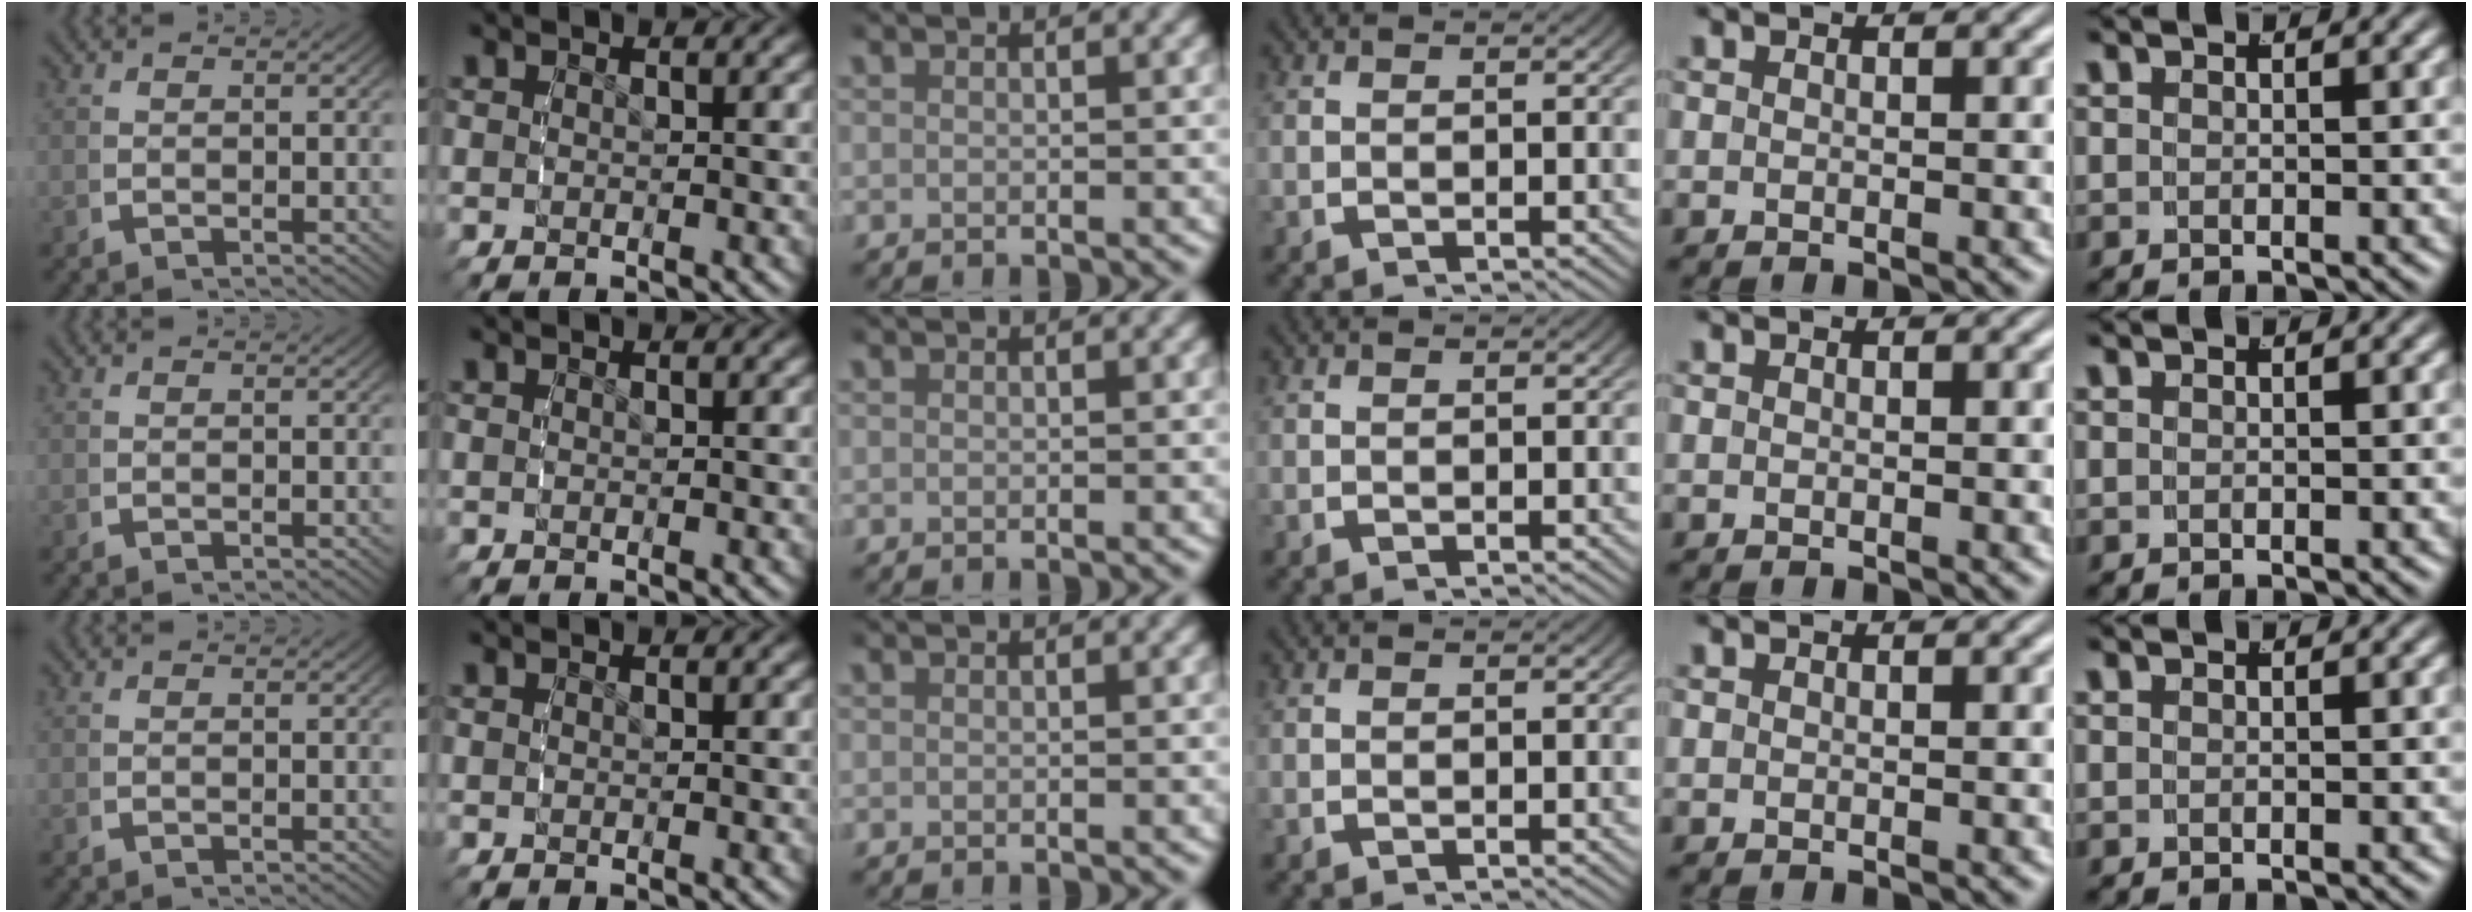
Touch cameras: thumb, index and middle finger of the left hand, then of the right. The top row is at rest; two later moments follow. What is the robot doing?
{"motion": "reach", "object": "bowl"}